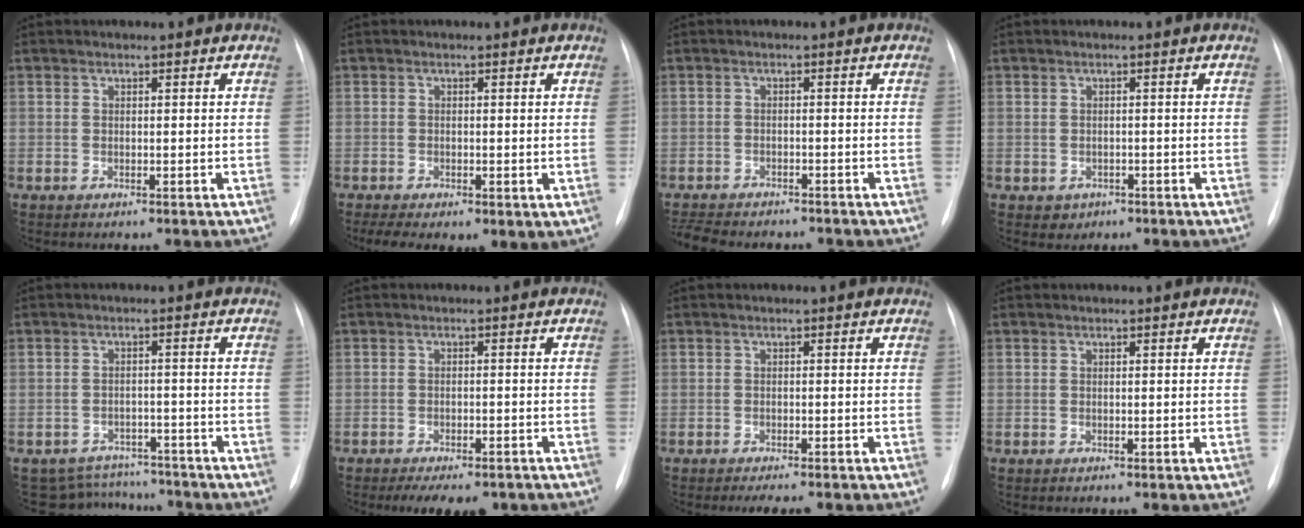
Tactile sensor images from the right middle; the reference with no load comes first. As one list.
[{"total": 7.8, "force": [-3.0, 4.1, 5.9], "torque": [-0.120, -0.013, -0.041]}, {"total": 9.7, "force": [-8.6, 2.7, 3.5], "torque": [-0.069, -0.007, -0.119]}, {"total": 1.8, "force": [-0.9, 1.5, 0.3], "torque": [-0.006, 0.003, -0.006]}, {"total": 7.2, "force": [-6.9, 2.1, -1.0], "torque": [0.012, 0.021, -0.089]}, {"total": 8.2, "force": [-6.4, 3.2, 4.1], "torque": [-0.050, 0.000, -0.081]}, {"total": 3.8, "force": [-3.1, 0.6, 2.0], "torque": [-0.025, -0.008, -0.038]}, {"total": 0.0}]